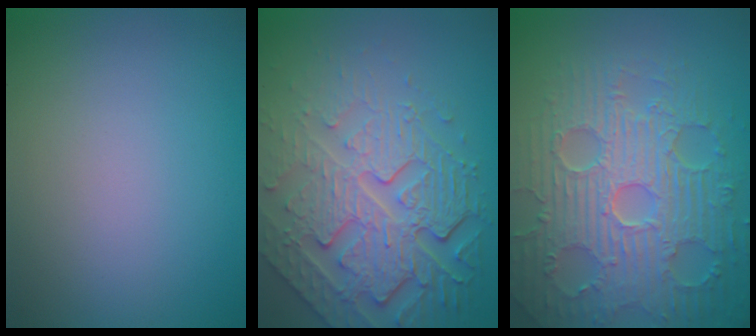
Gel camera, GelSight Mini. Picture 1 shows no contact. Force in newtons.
{"total": 8.2, "press": 5.8, "slide": 5.7}
{"total": 9.4, "press": 6.9, "slide": 6.4}